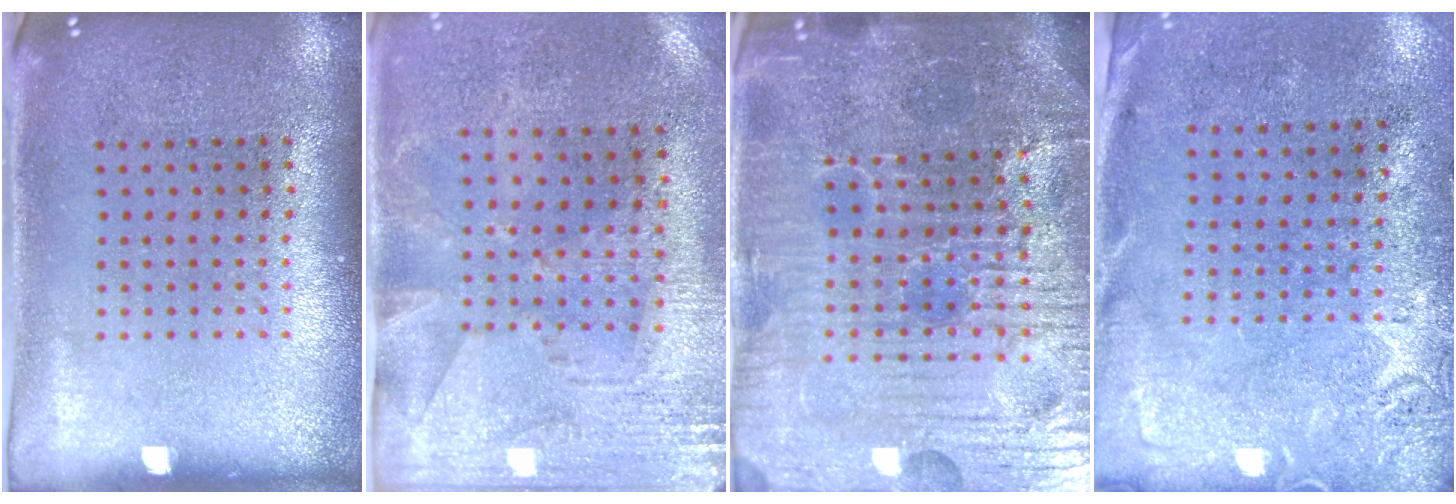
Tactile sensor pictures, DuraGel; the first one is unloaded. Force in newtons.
{"total": 2.7, "press": 2.3, "slide": 1.5}
{"total": 6.4, "press": 5.9, "slide": 2.5}
{"total": 2.8, "press": 2.2, "slide": 1.7}